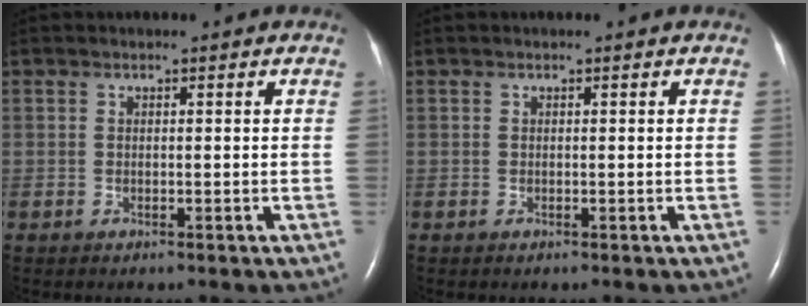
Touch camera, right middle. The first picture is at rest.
{"total": 0.0}